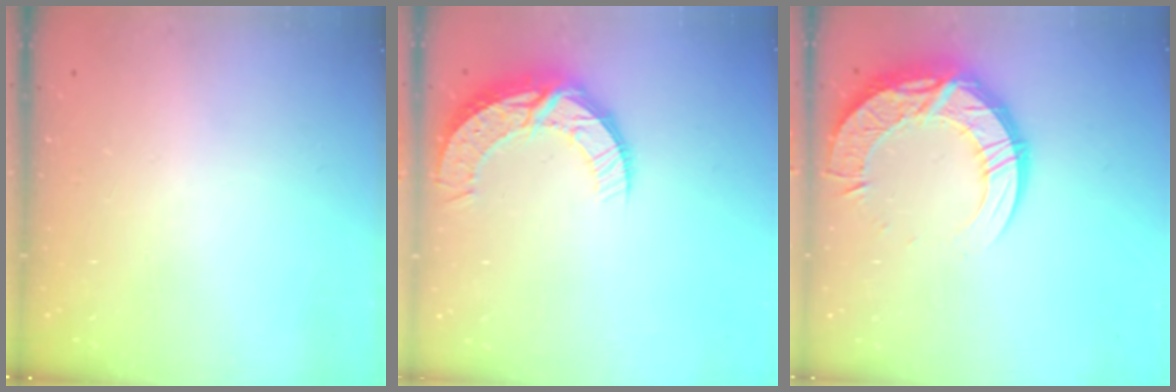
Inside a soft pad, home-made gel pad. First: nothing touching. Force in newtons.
{"total": 10.2, "press": 10.2, "slide": 0.8}
{"total": 17.4, "press": 17.4, "slide": 1.3}